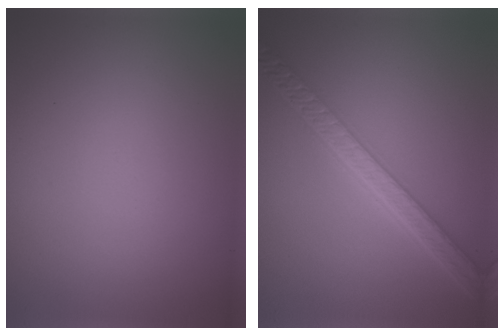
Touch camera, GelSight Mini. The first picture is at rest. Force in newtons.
{"total": 5.4, "press": 4.3, "slide": 3.2}